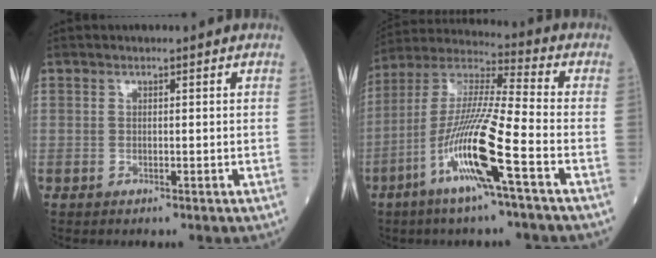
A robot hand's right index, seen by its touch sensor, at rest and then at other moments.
{"total": 15.2, "force": [-6.2, -0.1, 13.9], "torque": [-0.287, -0.010, -0.125]}